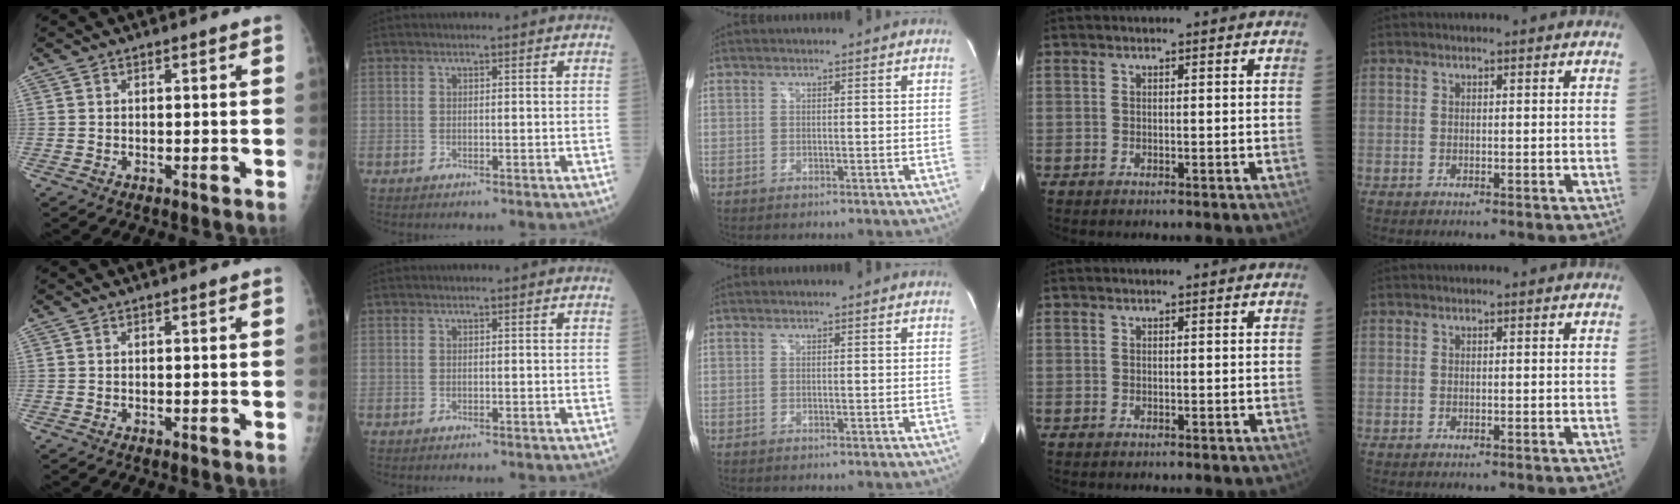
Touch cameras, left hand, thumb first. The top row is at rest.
{}